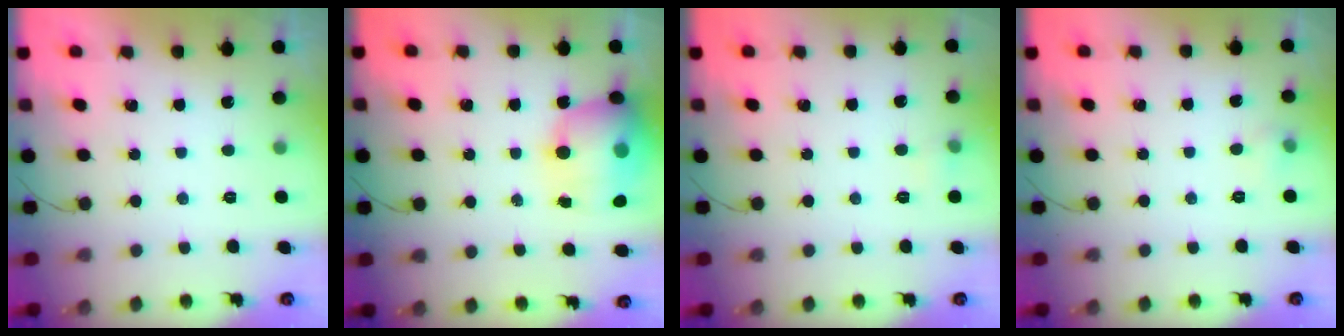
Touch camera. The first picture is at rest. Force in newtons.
{"total": 16.7, "press": 16.2, "slide": 3.9}
{"total": 4.0, "press": 3.8, "slide": 1.2}
{"total": 3.9, "press": 3.5, "slide": 1.7}